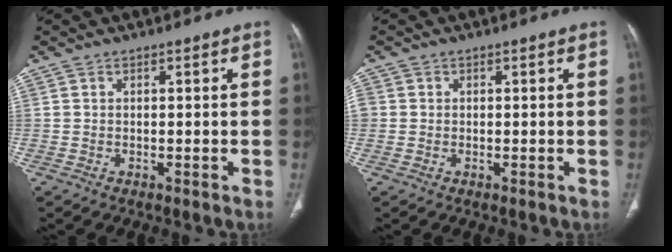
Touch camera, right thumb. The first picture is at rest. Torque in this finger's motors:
{"motor_torque": [-0.39, 0.85, 0.52, -0.37, 0.07]}